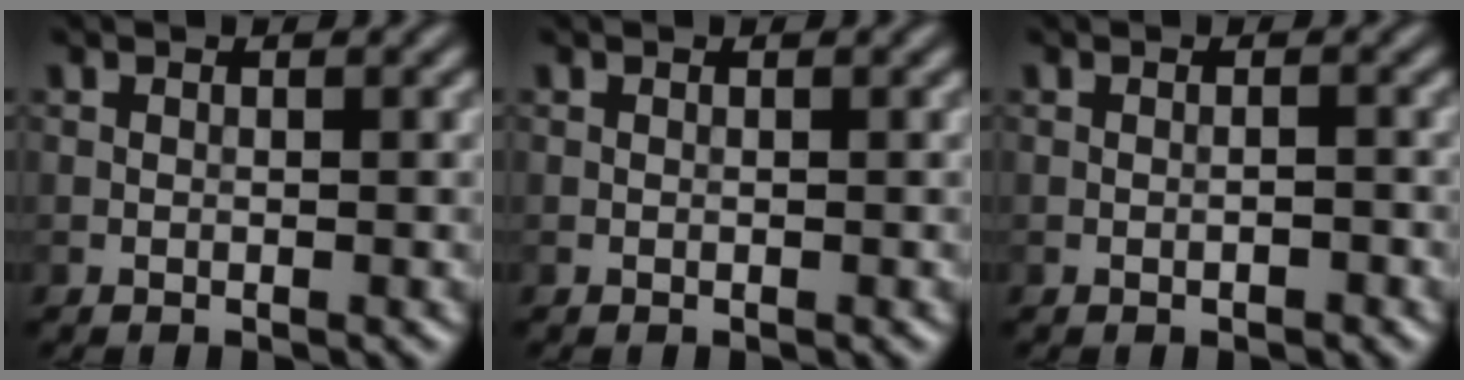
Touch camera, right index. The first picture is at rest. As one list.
[{"total": 0.0}, {"total": 0.8, "force": [-0.4, 0.2, 0.7], "torque": [-0.012, 0.001, -0.007]}]